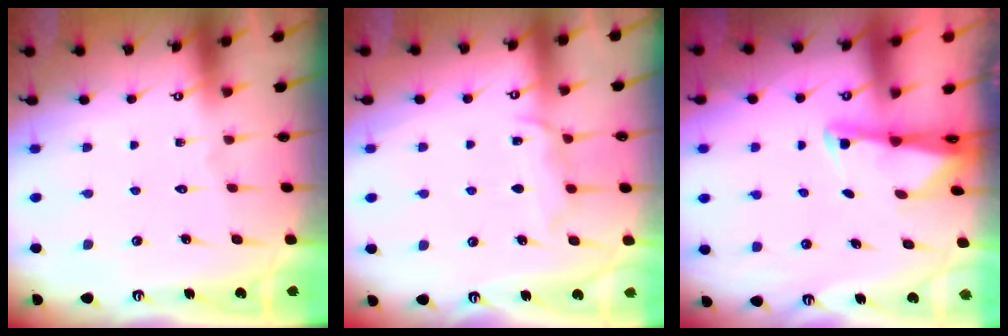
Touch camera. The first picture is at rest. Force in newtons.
{"total": 7.7, "press": 7.7, "slide": 0.9}
{"total": 2.0, "press": 2.0, "slide": 0.3}